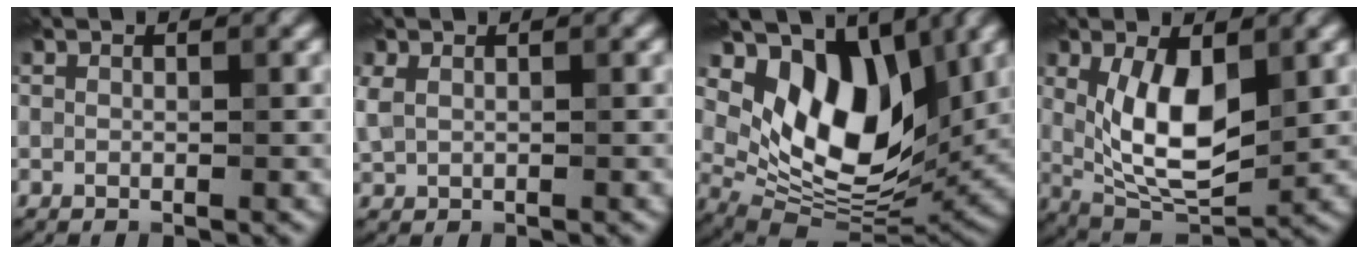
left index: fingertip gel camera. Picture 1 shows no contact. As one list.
[{"total": 1.6, "force": [0.5, 1.2, 1.1], "torque": [-0.028, 0.002, 0.012]}, {"total": 11.1, "force": [4.4, 6.6, 7.8], "torque": [-0.125, -0.016, 0.083]}, {"total": 7.4, "force": [1.1, 3.4, 6.4], "torque": [-0.122, -0.011, 0.022]}]